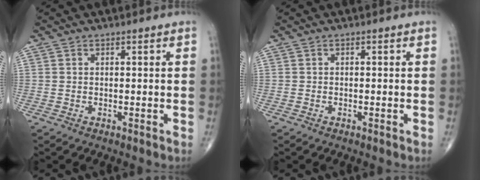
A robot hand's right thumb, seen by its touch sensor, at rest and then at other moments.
{"total": 0.0}